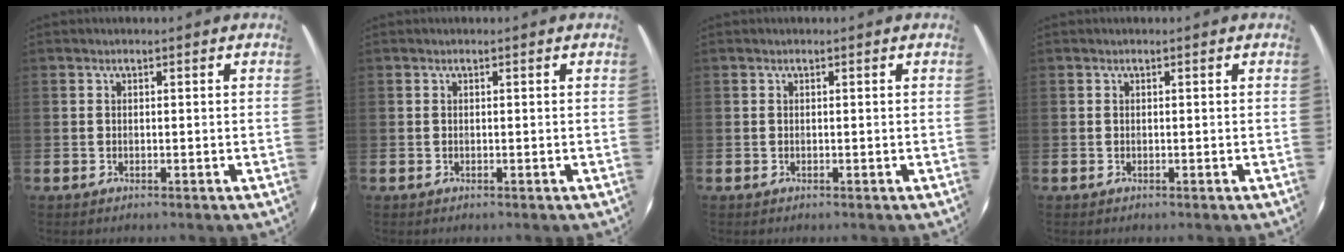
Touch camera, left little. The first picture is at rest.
{"total": 0.0}
{"total": 0.0}
{"total": 0.0}